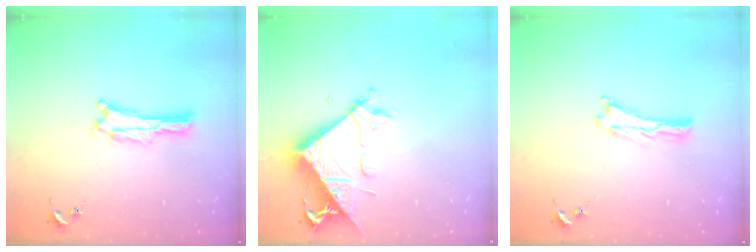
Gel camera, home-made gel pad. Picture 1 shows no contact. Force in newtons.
{"total": 8.2, "press": 8.2, "slide": 0.7}
{"total": 0.0}